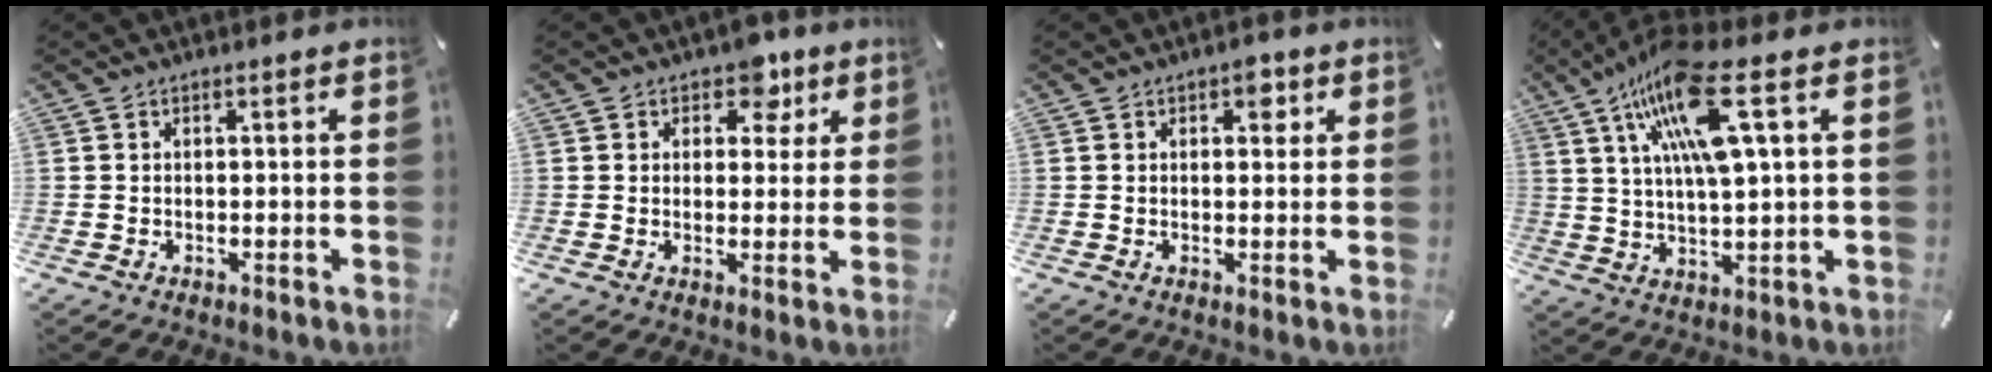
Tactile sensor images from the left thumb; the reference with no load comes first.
{"total": 6.4, "force": [3.5, 4.7, 2.6], "torque": [-0.014, -0.019, 0.053]}
{"total": 3.3, "force": [1.6, 2.1, 2.0], "torque": [-0.003, -0.009, 0.017]}
{"total": 16.4, "force": [7.2, 3.7, 14.3], "torque": [-0.284, -0.015, 0.112]}